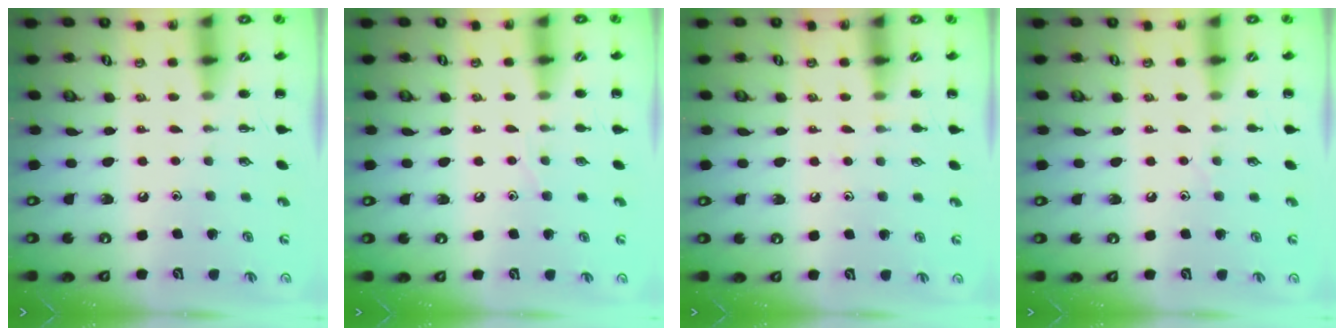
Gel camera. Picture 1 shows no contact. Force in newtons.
{"total": 5.3, "press": 5.0, "slide": 1.6}
{"total": 4.5, "press": 4.3, "slide": 1.3}
{"total": 4.0, "press": 3.9, "slide": 0.9}